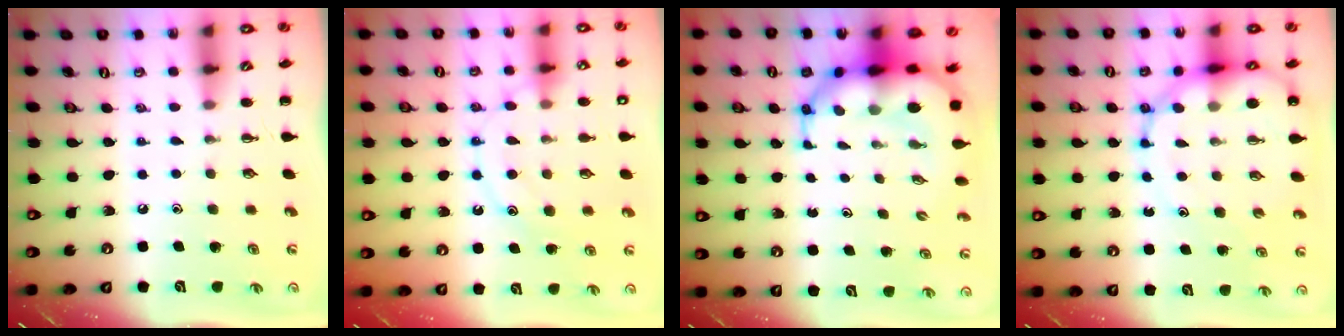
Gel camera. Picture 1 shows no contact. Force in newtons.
{"total": 12.8, "press": 12.8, "slide": 0.7}
{"total": 10.3, "press": 9.9, "slide": 2.8}
{"total": 13.7, "press": 13.2, "slide": 3.7}